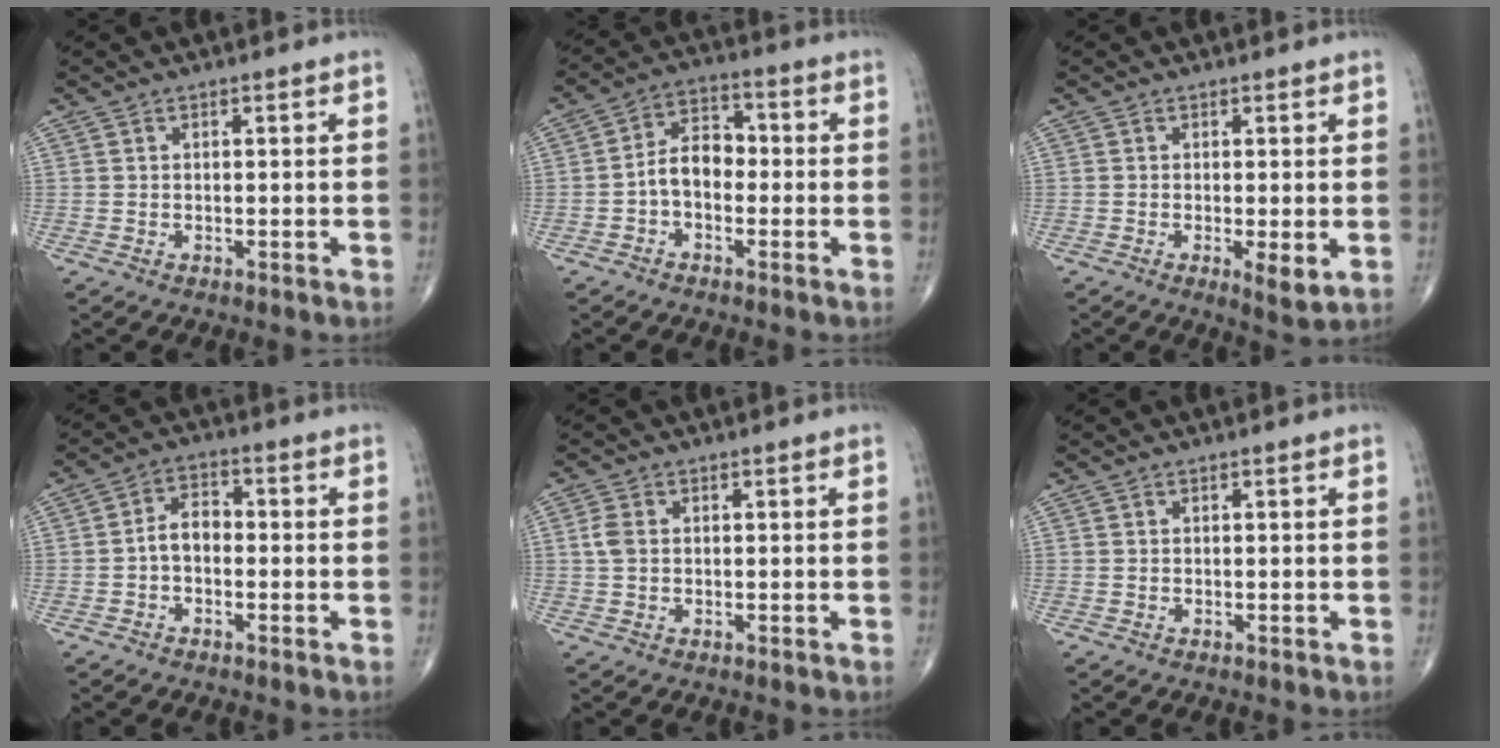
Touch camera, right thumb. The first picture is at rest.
{"total": 7.1, "force": [-1.4, 4.7, 5.1], "torque": [-0.070, 0.030, -0.039]}
{"total": 4.1, "force": [-0.7, 1.0, 3.8], "torque": [-0.067, -0.016, -0.013]}
{"total": 4.9, "force": [-0.9, 3.2, 3.6], "torque": [-0.051, 0.023, -0.026]}
{"total": 2.4, "force": [0.3, 1.7, 1.8], "torque": [-0.046, 0.005, 0.003]}
{"total": 0.0}